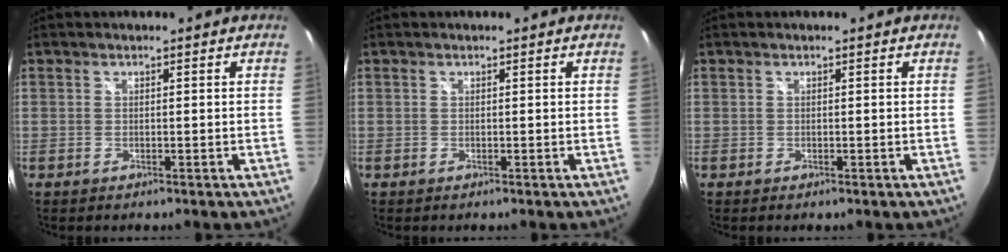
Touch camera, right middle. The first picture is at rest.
{"total": 0.0}
{"total": 0.0}